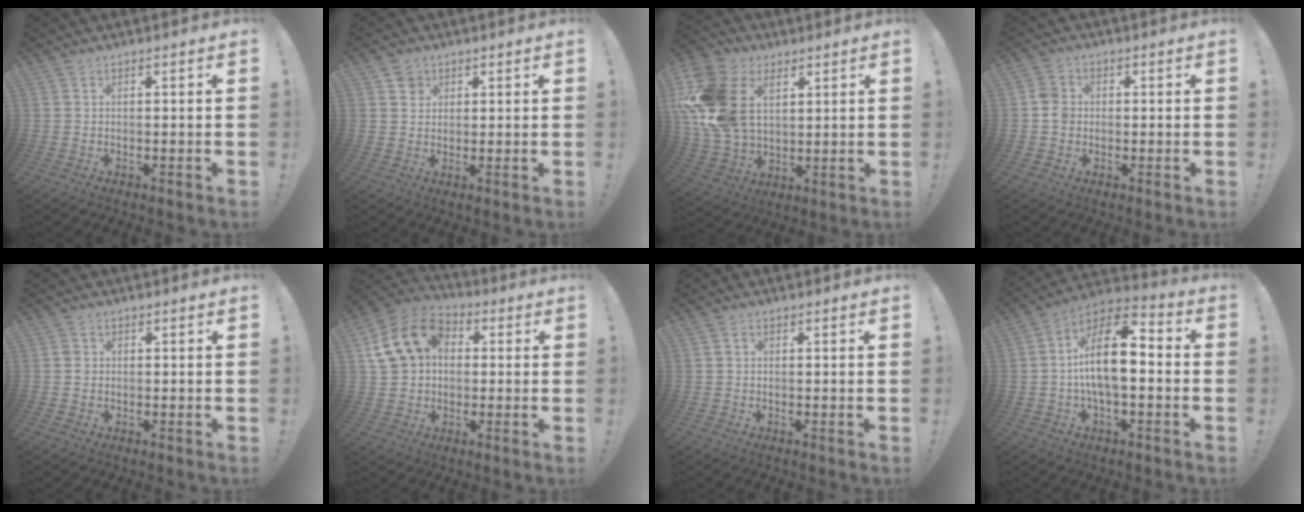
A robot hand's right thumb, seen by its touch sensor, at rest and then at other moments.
{"total": 3.5, "force": [1.9, 3.0, 0.6], "torque": [-0.004, -0.006, 0.033]}
{"total": 21.9, "force": [6.5, 15.4, 14.2], "torque": [-0.301, -0.022, 0.125]}
{"total": 4.5, "force": [-0.6, 3.9, 2.1], "torque": [-0.030, 0.013, -0.009]}
{"total": 1.3, "force": [-0.1, 1.2, 0.4], "torque": [-0.006, 0.003, -0.002]}
{"total": 15.3, "force": [3.8, 11.9, 8.8], "torque": [-0.153, 0.006, 0.077]}
{"total": 0.7, "force": [-0.1, 0.6, 0.2], "torque": [-0.001, 0.002, -0.003]}
{"total": 16.1, "force": [-0.2, 7.0, 14.5], "torque": [-0.255, 0.007, -0.007]}